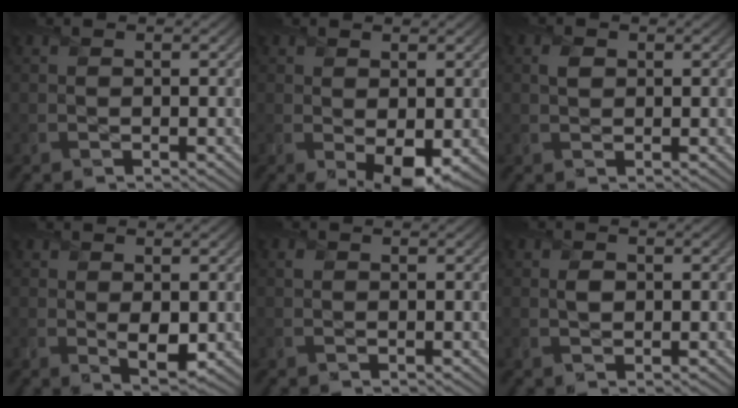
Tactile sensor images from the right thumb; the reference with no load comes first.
{"total": 4.2, "force": [-0.5, 2.3, 3.5], "torque": [-0.060, -0.016, -0.003]}
{"total": 1.5, "force": [0.5, 1.3, 0.7], "torque": [-0.015, -0.001, 0.006]}
{"total": 2.8, "force": [0.4, 1.6, 2.3], "torque": [-0.045, -0.011, 0.010]}
{"total": 0.9, "force": [0.2, 0.8, 0.3], "torque": [-0.006, -0.002, 0.001]}
{"total": 1.4, "force": [0.3, 1.1, 0.8], "torque": [-0.015, -0.003, 0.001]}